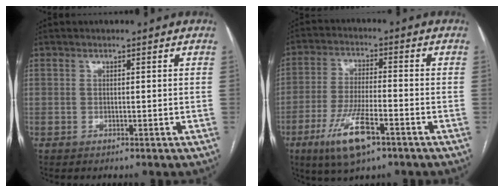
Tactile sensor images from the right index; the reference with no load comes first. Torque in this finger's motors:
{"motor_torque": [1.34, -0.80, 0.63, 0.17]}